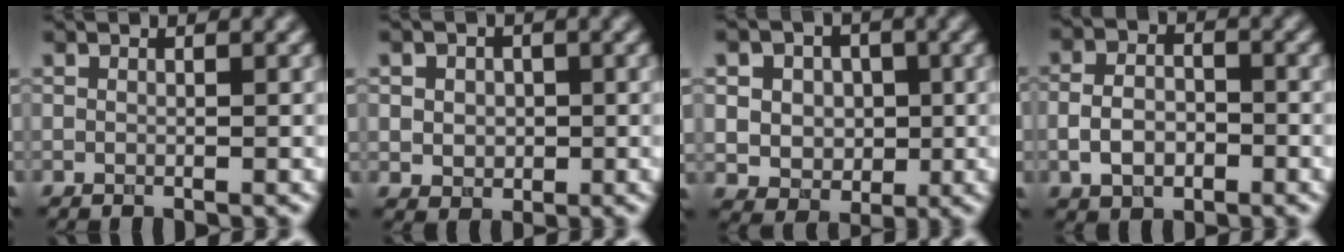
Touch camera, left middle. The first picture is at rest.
{"total": 2.7, "force": [0.4, 2.3, 1.4], "torque": [-0.019, 0.007, 0.001]}
{"total": 6.6, "force": [1.3, 5.7, 3.2], "torque": [-0.049, 0.023, 0.011]}
{"total": 3.5, "force": [-1.1, 2.4, 2.4], "torque": [-0.047, -0.001, -0.024]}